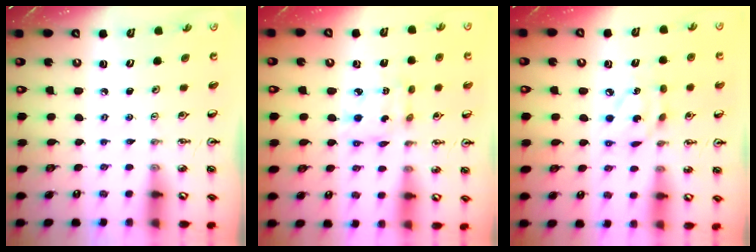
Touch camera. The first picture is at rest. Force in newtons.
{"total": 5.2, "press": 5.2, "slide": 0.3}
{"total": 8.5, "press": 8.4, "slide": 0.4}